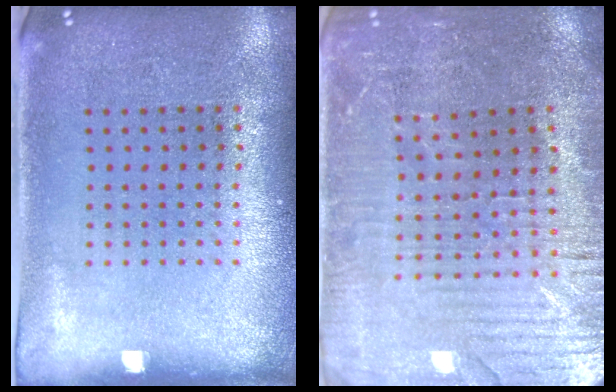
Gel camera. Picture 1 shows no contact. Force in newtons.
{"total": 3.2, "press": 3.1, "slide": 0.6}